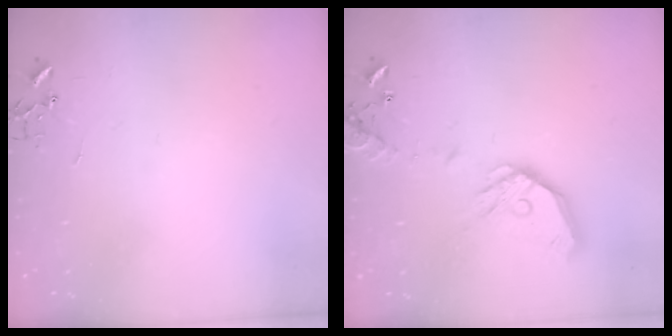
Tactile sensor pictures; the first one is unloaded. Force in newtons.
{"total": 15.7, "press": 15.4, "slide": 2.5}